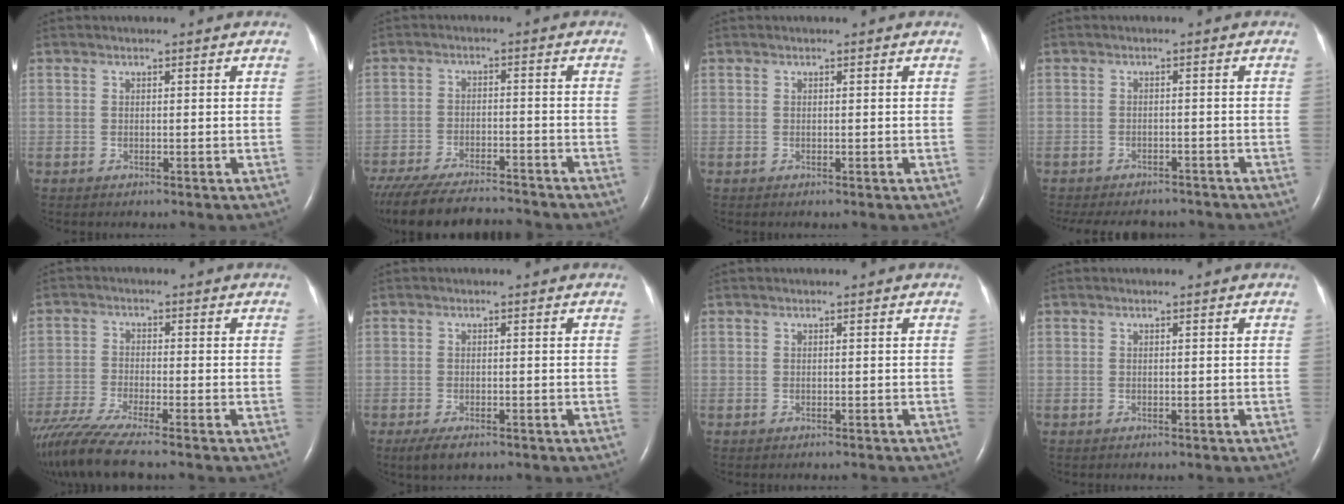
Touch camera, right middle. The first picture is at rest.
{"total": 17.4, "force": [-15.3, 3.5, 7.4], "torque": [-0.180, -0.033, -0.233]}
{"total": 0.0}
{"total": 11.4, "force": [-10.2, 4.0, 3.4], "torque": [-0.068, 0.003, -0.126]}
{"total": 10.1, "force": [-8.5, -0.5, 5.4], "torque": [-0.100, -0.031, -0.149]}
{"total": 3.6, "force": [-2.4, 1.3, 2.3], "torque": [-0.047, -0.007, -0.037]}
{"total": 1.7, "force": [-1.6, 0.3, 0.5], "torque": [-0.011, -0.004, -0.019]}
{"total": 0.0}